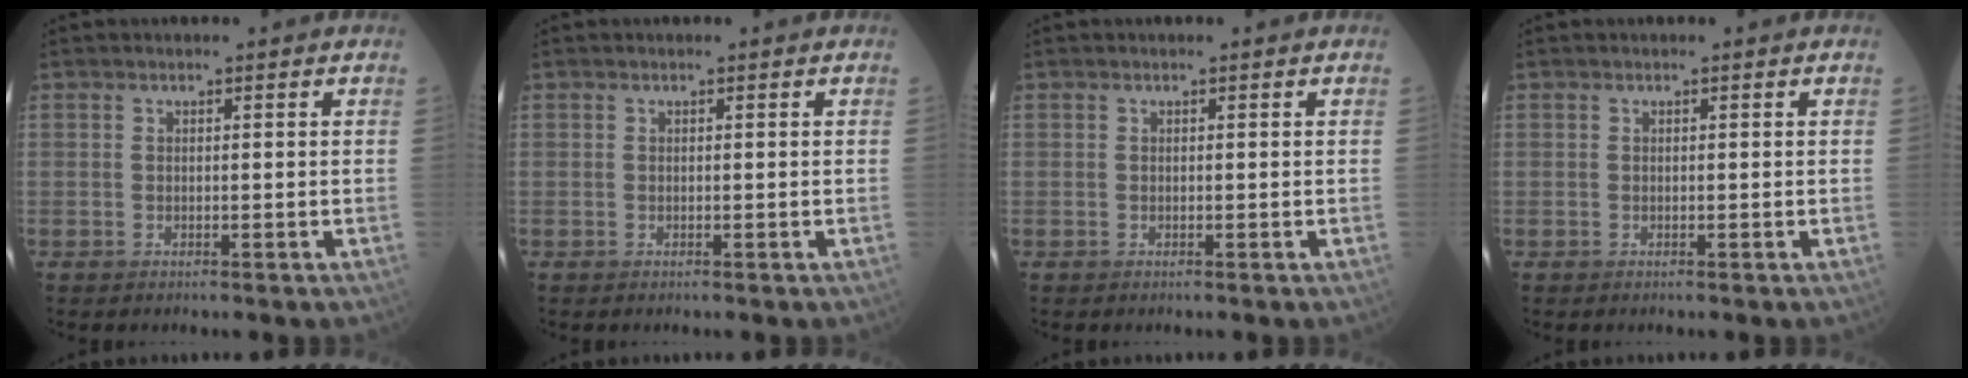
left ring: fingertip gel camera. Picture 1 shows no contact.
{"total": 0.0}
{"total": 0.0}
{"total": 0.0}